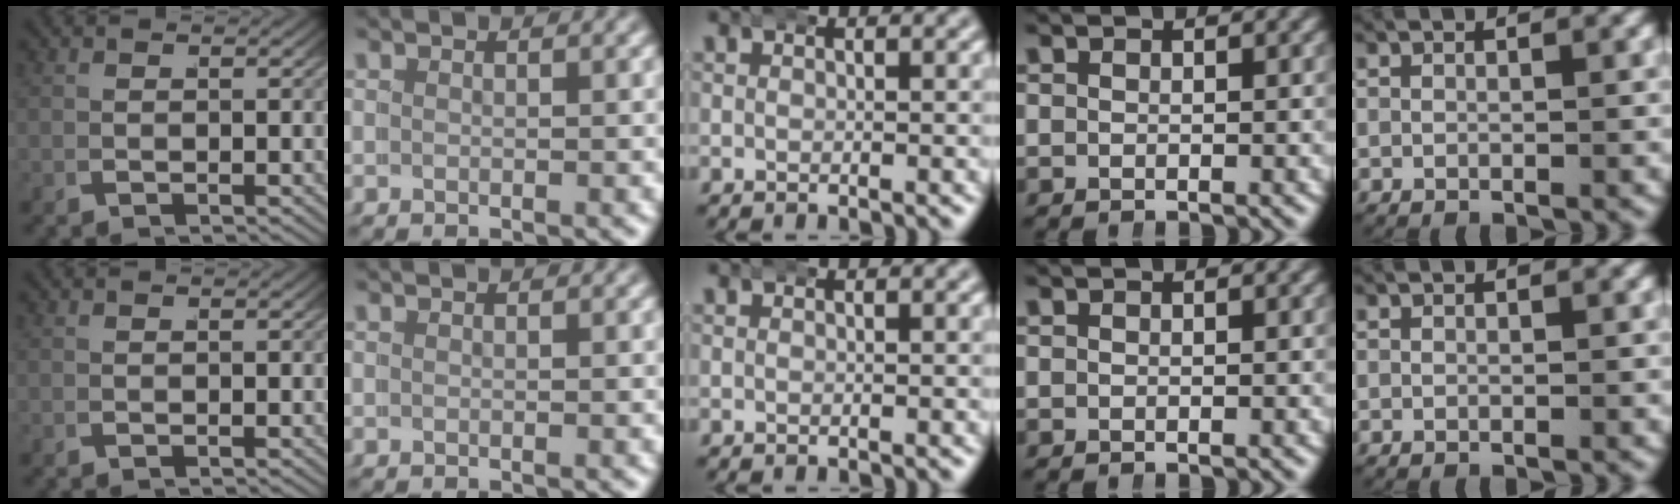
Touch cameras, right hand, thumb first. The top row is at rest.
{"thumb": {"total": 0.6, "force": [0.3, -0.4, -0.2], "torque": [0.002, -0.001, 0.010]}}